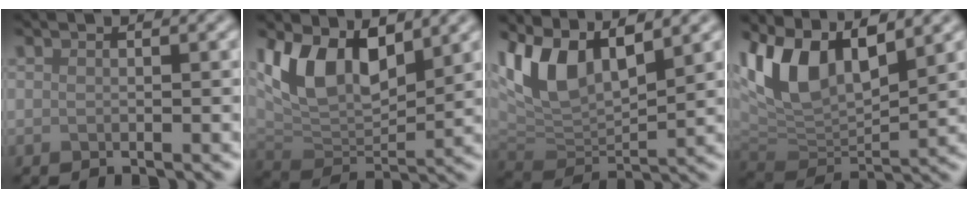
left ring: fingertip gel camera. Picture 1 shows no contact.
{"total": 8.1, "force": [3.5, 4.4, 5.8], "torque": [-0.109, -0.006, 0.060]}
{"total": 7.8, "force": [3.8, 3.7, 5.8], "torque": [-0.119, 0.004, 0.069]}
{"total": 8.9, "force": [4.0, 4.2, 6.8], "torque": [-0.138, 0.006, 0.073]}